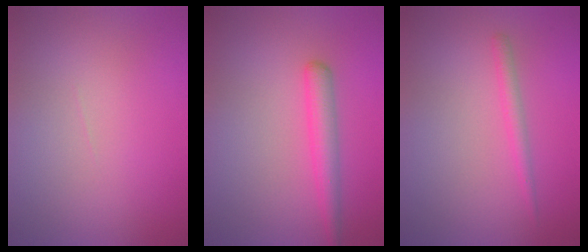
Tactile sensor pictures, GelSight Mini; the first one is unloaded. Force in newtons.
{"total": 2.8, "press": 2.8, "slide": 0.1}
{"total": 1.5, "press": 1.5, "slide": 0.0}